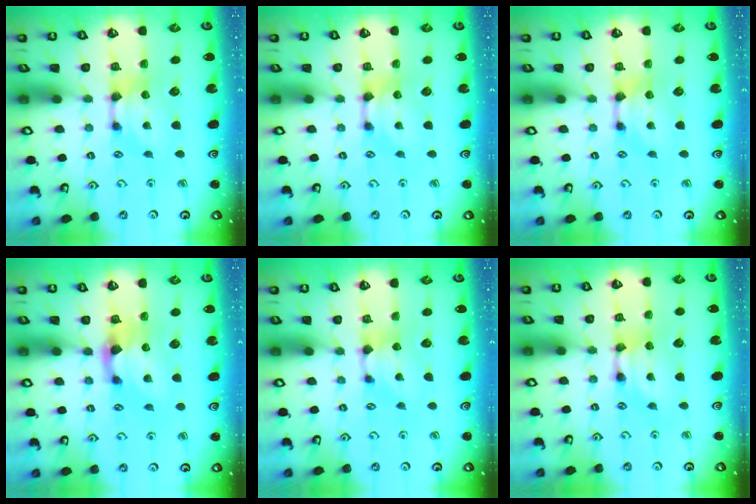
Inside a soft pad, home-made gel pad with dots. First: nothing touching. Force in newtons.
{"total": 0.0}
{"total": 0.0}
{"total": 1.4, "press": 0.9, "slide": 1.0}
{"total": 0.9, "press": 0.7, "slide": 0.6}
{"total": 1.8, "press": 1.8, "slide": 0.1}